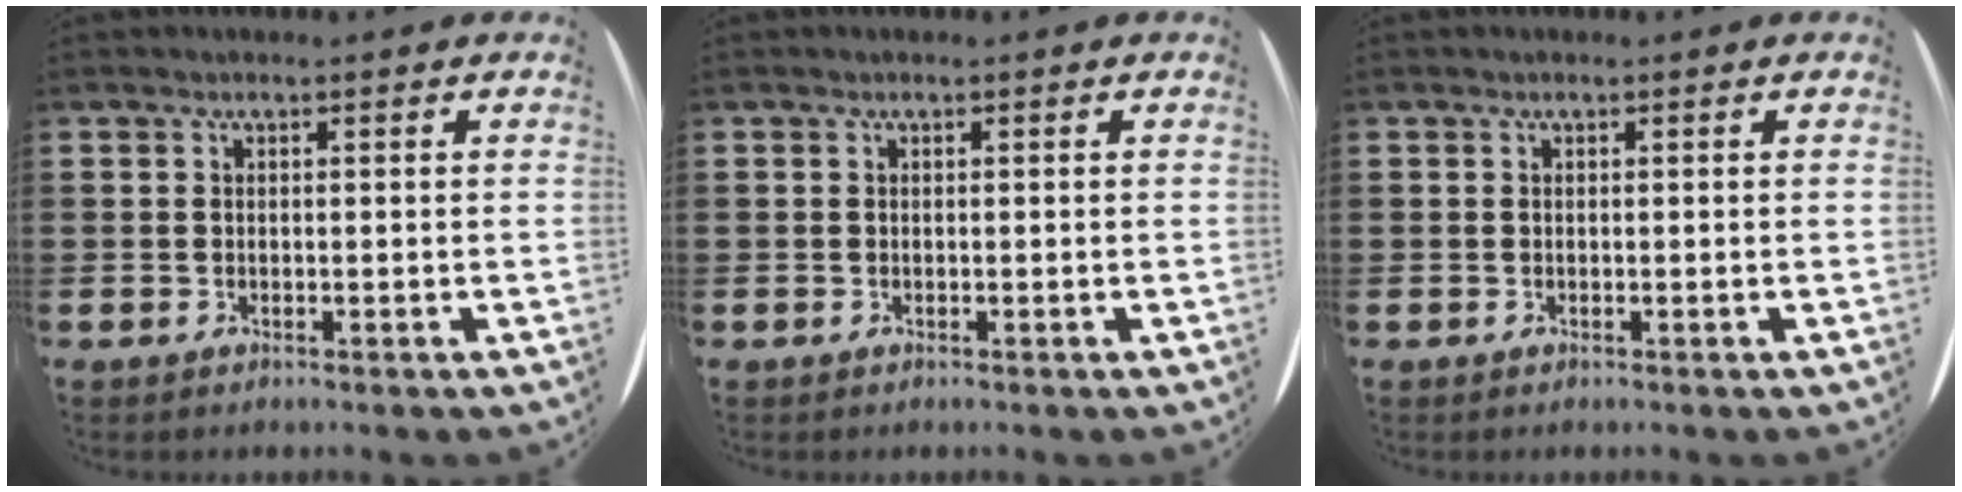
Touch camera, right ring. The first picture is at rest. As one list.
[{"total": 0.0}, {"total": 0.0}]